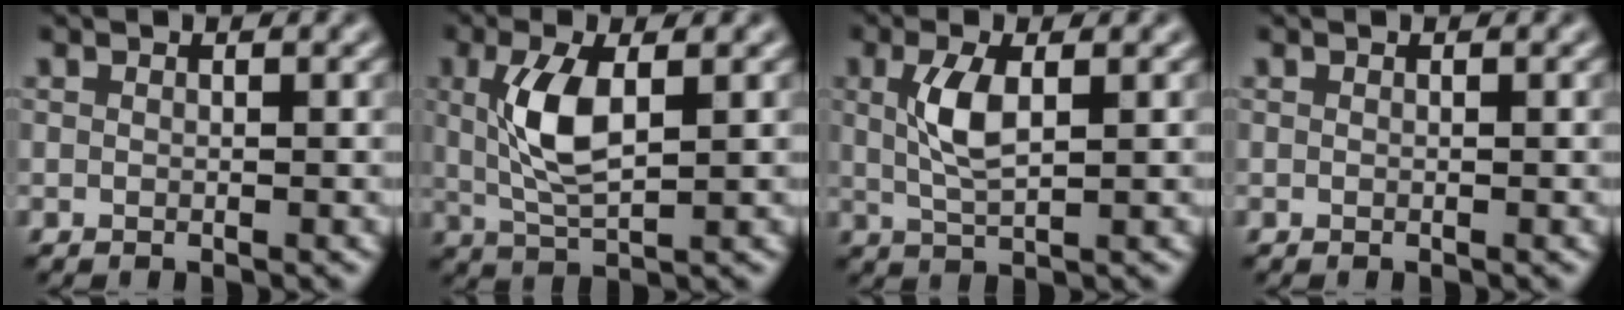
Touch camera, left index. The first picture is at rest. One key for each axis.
{"total": 5.0, "fx": 0.9, "fy": 1.9, "fz": 4.6, "tx": -0.101, "ty": 0.006, "tz": 0.018}
{"total": 3.6, "fx": 0.8, "fy": 1.3, "fz": 3.3, "tx": -0.077, "ty": 0.003, "tz": 0.016}
{"total": 0.0}